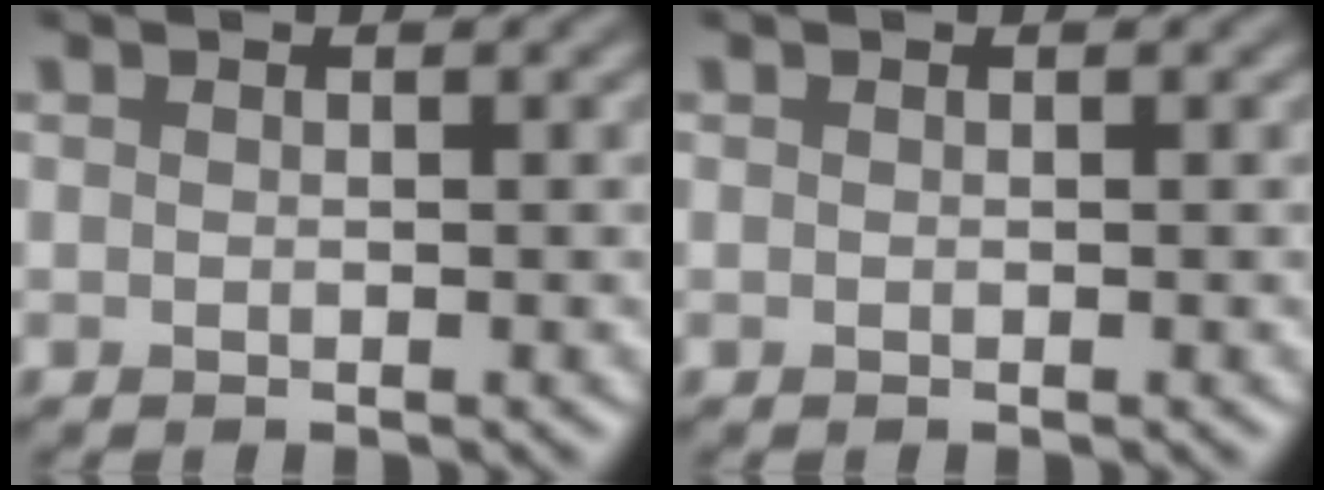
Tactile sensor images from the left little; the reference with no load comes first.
{"total": 0.0}